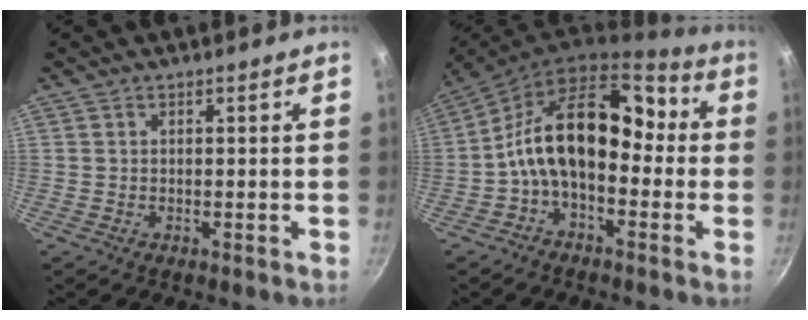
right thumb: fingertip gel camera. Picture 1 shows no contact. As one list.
[{"total": 15.6, "force": [-1.5, 10.0, 11.8], "torque": [-0.169, 0.058, -0.053]}]